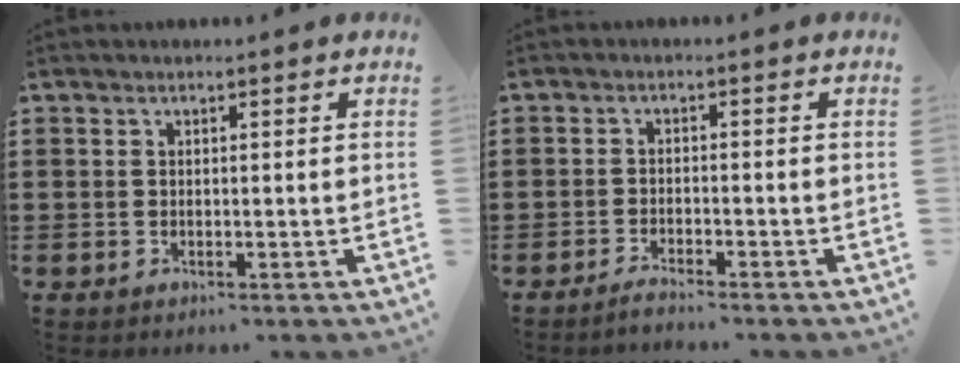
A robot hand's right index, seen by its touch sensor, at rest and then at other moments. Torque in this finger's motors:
{"motor_torque": [0.19, 1.94, -0.03, -0.01]}